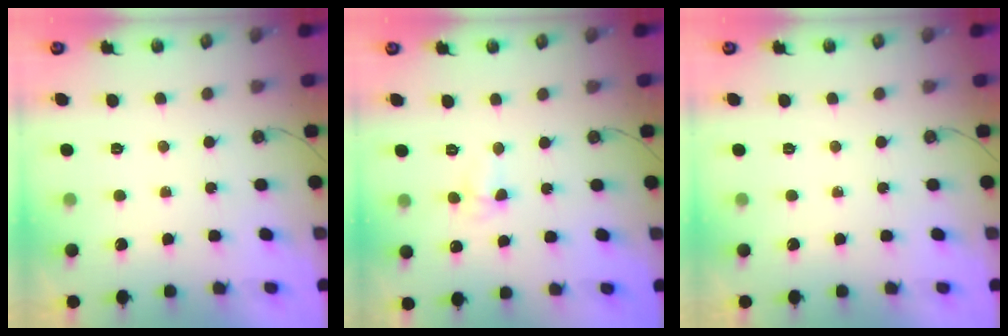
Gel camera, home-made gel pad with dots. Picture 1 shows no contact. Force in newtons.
{"total": 3.8, "press": 3.7, "slide": 0.8}
{"total": 0.0}